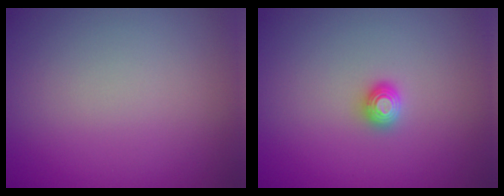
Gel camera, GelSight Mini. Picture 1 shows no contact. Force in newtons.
{"total": 1.2, "press": 1.2, "slide": 0.1}